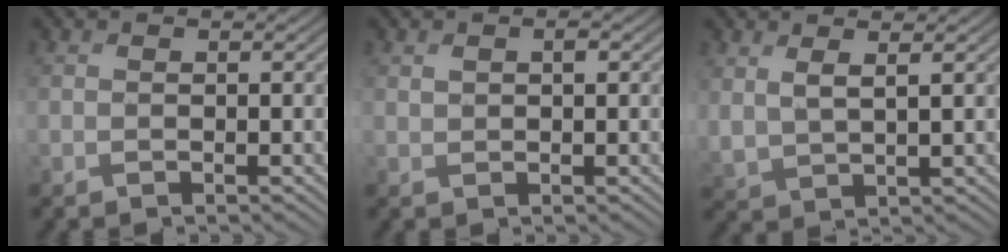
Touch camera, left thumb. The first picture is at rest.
{"total": 1.3, "force": [0.5, 0.8, 0.9], "torque": [-0.022, 0.003, 0.011]}
{"total": 3.2, "force": [2.0, 0.8, 2.4], "torque": [-0.063, -0.001, 0.044]}